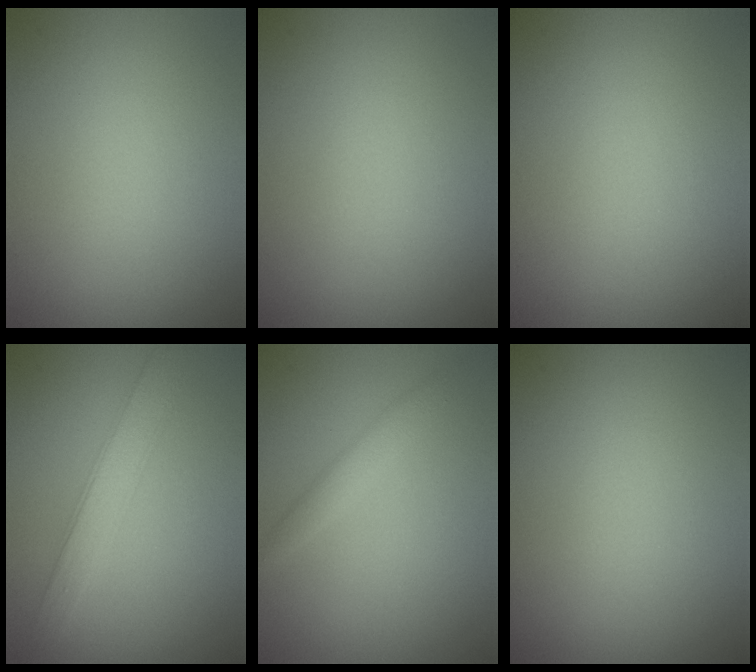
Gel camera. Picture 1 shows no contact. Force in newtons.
{"total": 0.0}
{"total": 0.0}
{"total": 2.9, "press": 2.9, "slide": 0.1}
{"total": 1.6, "press": 1.6, "slide": 0.1}
{"total": 0.0}